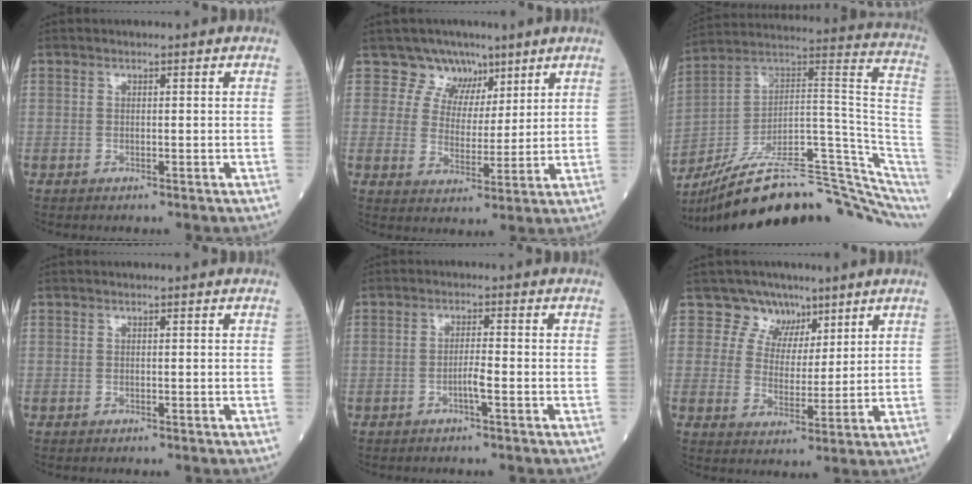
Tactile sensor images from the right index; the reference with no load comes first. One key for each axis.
{"total": 6.5, "fx": 4.4, "fy": 4.8, "fz": 0.0, "tx": 0.011, "ty": -0.003, "tz": 0.073}
{"total": 27.5, "fx": -20.4, "fy": 3.8, "fz": 18.0, "tx": -0.181, "ty": 0.046, "tz": -0.311}
{"total": 0.0}
{"total": 2.2, "fx": -1.0, "fy": -0.4, "fz": 1.9, "tx": -0.036, "ty": 0.000, "tz": -0.020}
{"total": 6.3, "fx": 4.3, "fy": 4.7, "fz": -0.1, "tx": 0.012, "ty": -0.004, "tz": 0.073}